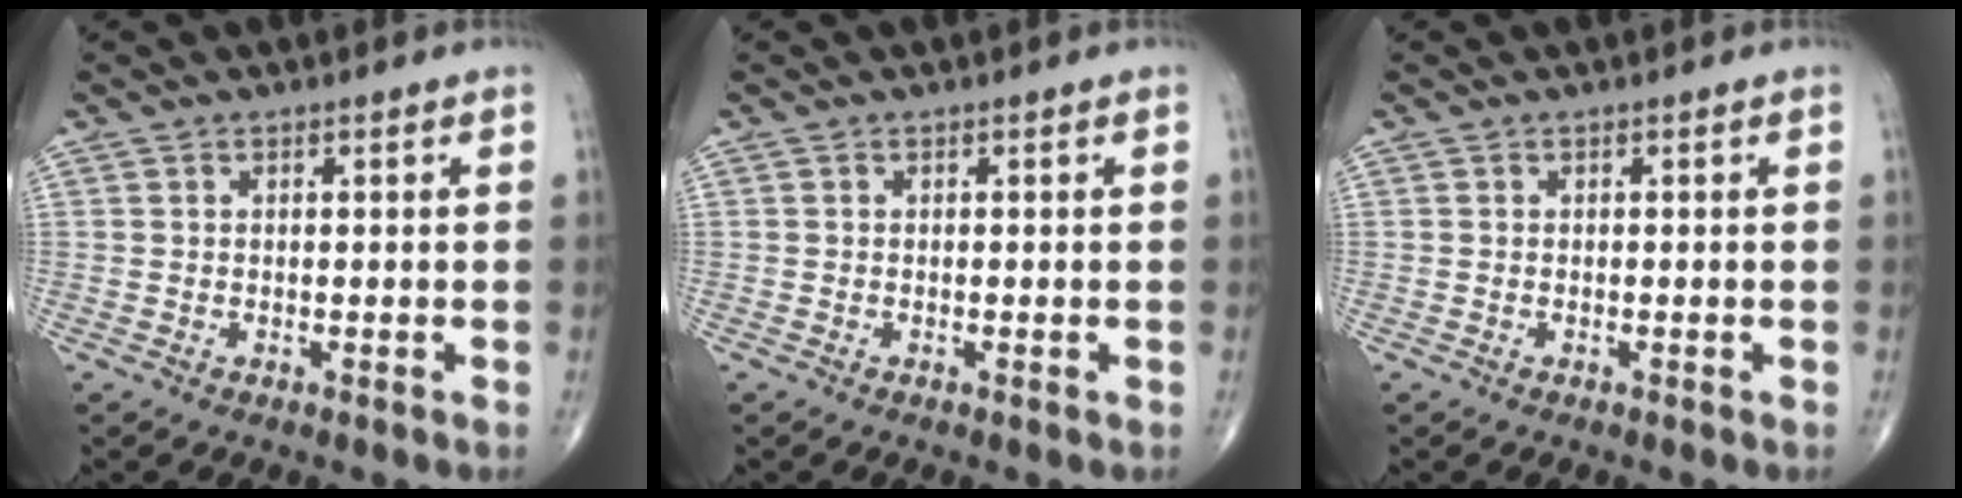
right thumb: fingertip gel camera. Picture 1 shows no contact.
{"total": 0.0}
{"total": 0.0}